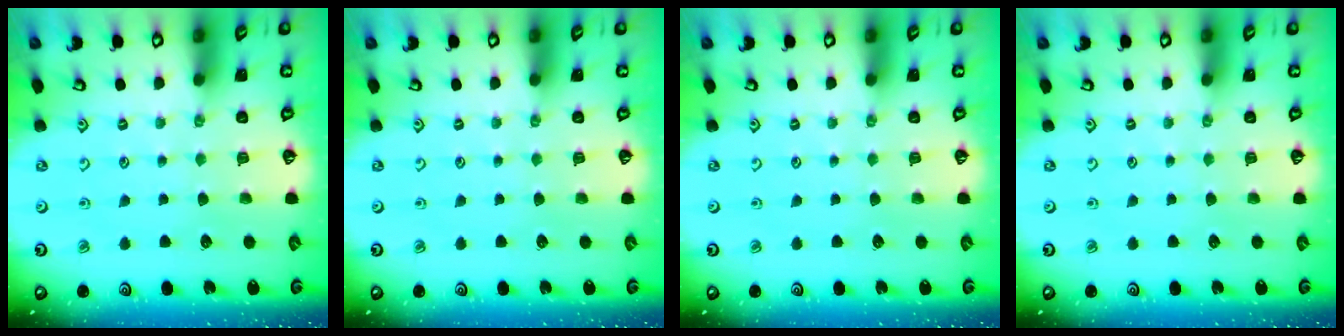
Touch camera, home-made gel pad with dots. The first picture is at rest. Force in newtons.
{"total": 0.0}
{"total": 0.0}
{"total": 0.0}